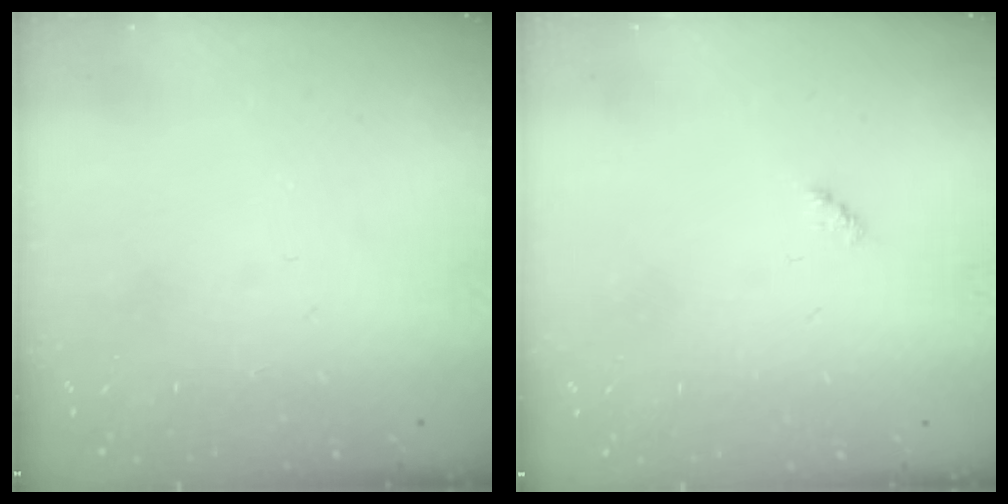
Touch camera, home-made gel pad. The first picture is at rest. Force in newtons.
{"total": 2.4, "press": 2.4, "slide": 0.5}